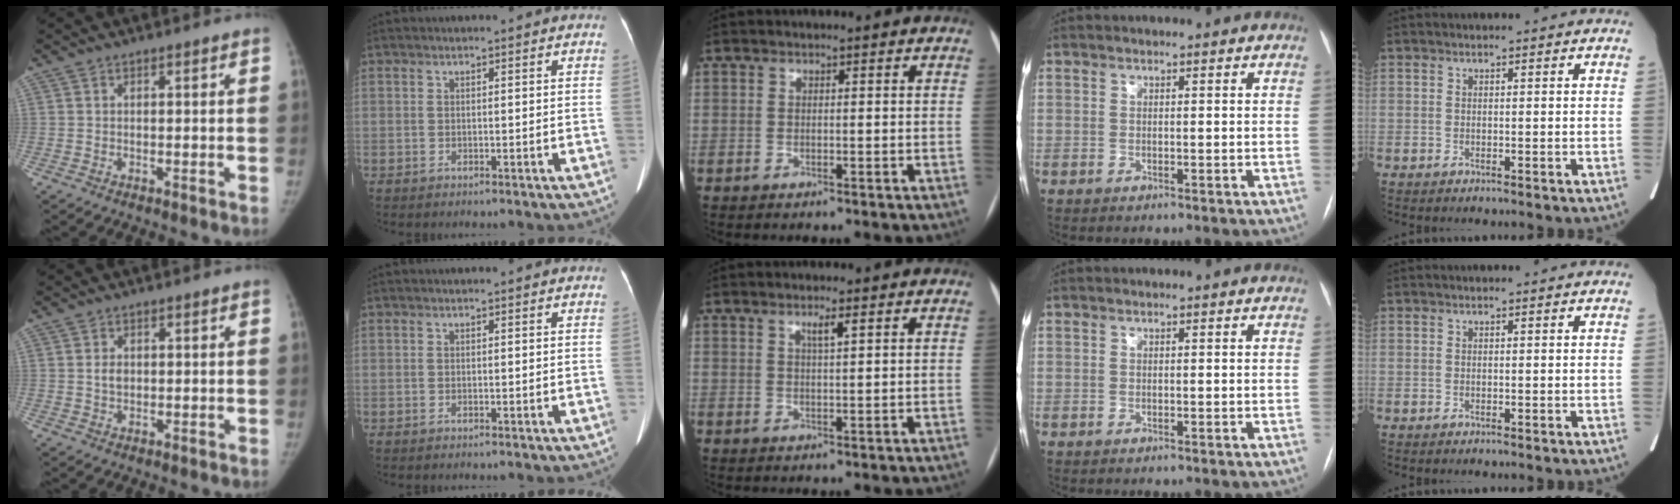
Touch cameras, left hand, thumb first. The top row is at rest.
{"thumb": {"total": 2.0, "force": [0.2, 1.5, 1.3], "torque": [-0.016, -0.001, 0.007]}, "middle": {"total": 1.8, "force": [0.9, -0.1, 1.6], "torque": [-0.032, 0.000, 0.017]}}